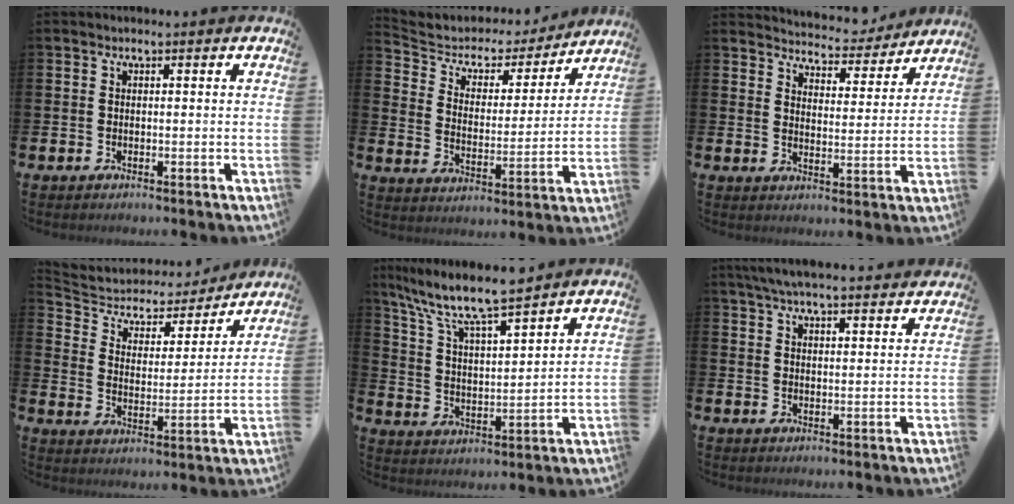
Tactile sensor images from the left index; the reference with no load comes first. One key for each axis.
{"total": 5.1, "fx": 4.2, "fy": 2.7, "fz": 1.1, "tx": -0.047, "ty": -0.033, "tz": 0.063}
{"total": 5.3, "fx": 5.2, "fy": 0.9, "fz": 0.0, "tx": -0.014, "ty": -0.044, "tz": 0.089}
{"total": 5.0, "fx": 4.3, "fy": 2.5, "fz": 0.9, "tx": -0.044, "ty": -0.034, "tz": 0.065}
{"total": 9.0, "fx": 8.3, "fy": 0.9, "fz": 3.5, "tx": -0.100, "ty": -0.053, "tz": 0.142}
{"total": 5.5, "fx": 5.2, "fy": 0.4, "fz": 1.7, "tx": -0.044, "ty": -0.019, "tz": 0.094}